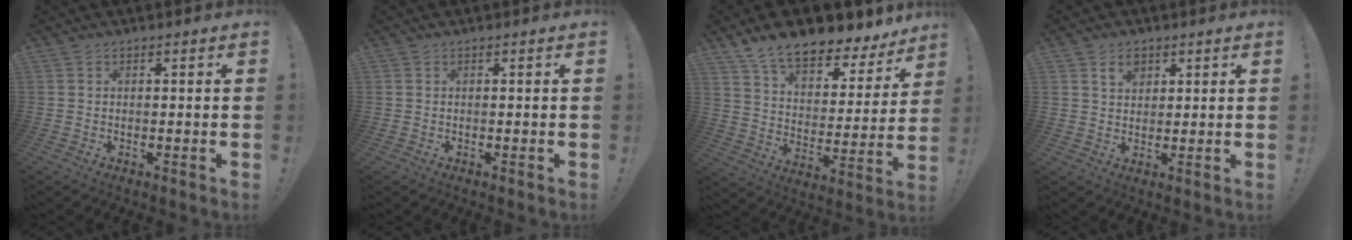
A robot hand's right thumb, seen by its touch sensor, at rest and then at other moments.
{"total": 0.0}
{"total": 13.8, "force": [11.4, 5.0, 5.9], "torque": [-0.108, -0.089, 0.200]}
{"total": 4.9, "force": [2.6, 3.4, 2.3], "torque": [-0.029, -0.004, 0.044]}